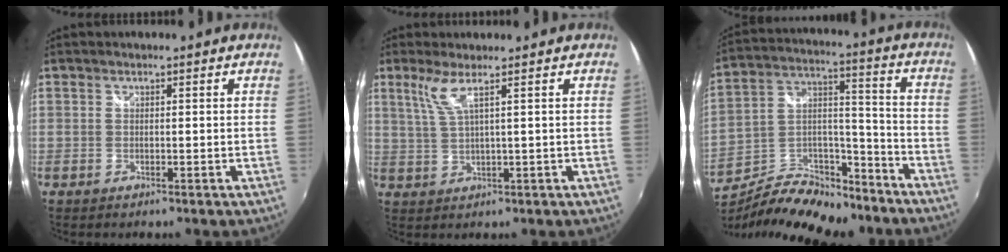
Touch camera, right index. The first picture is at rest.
{"total": 3.9, "force": [2.1, -0.5, 3.2], "torque": [-0.069, -0.007, 0.048]}
{"total": 18.8, "force": [-13.5, 8.8, 9.6], "torque": [-0.191, 0.031, -0.211]}